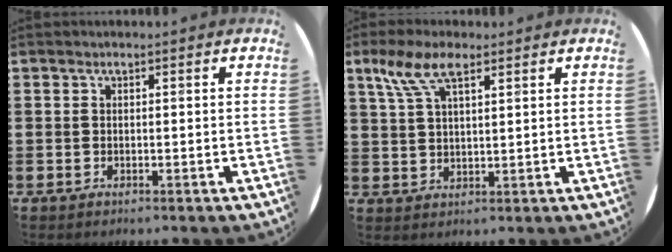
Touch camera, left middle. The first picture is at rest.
{"total": 6.5, "force": [3.8, 2.5, 4.6], "torque": [-0.102, 0.009, 0.068]}